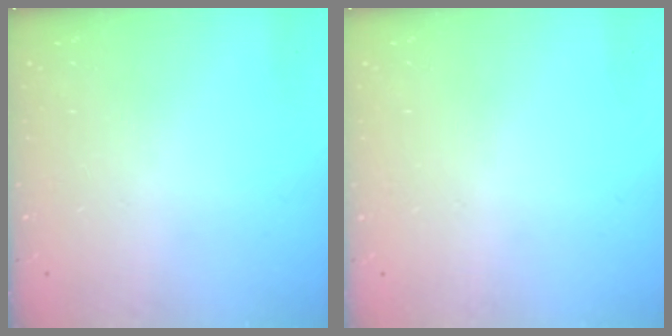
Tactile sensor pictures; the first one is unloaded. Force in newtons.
{"total": 0.0}